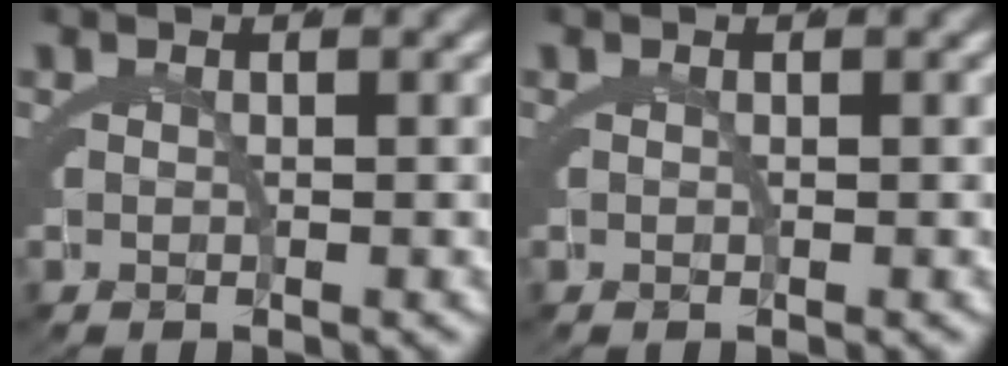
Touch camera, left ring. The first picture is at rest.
{"total": 0.0}